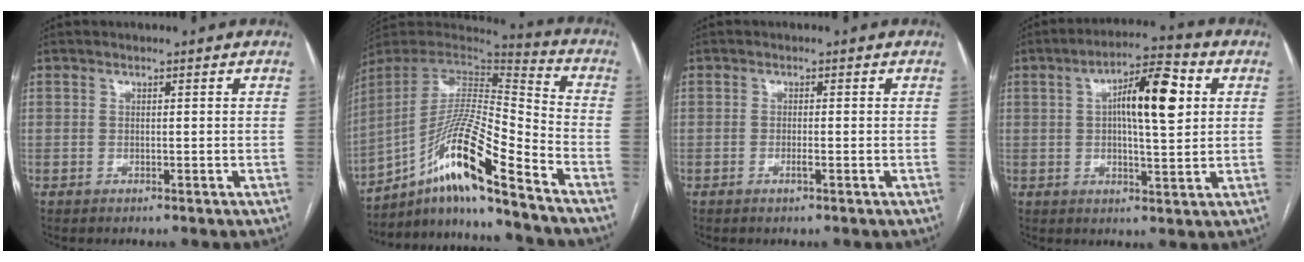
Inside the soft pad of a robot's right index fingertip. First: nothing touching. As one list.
[{"total": 17.2, "force": [-11.5, 0.3, 12.8], "torque": [-0.251, 0.006, -0.207]}, {"total": 1.0, "force": [-0.5, 0.0, 0.9], "torque": [-0.021, -0.001, -0.009]}, {"total": 10.9, "force": [2.6, 2.6, 10.3], "torque": [-0.172, 0.022, 0.039]}]